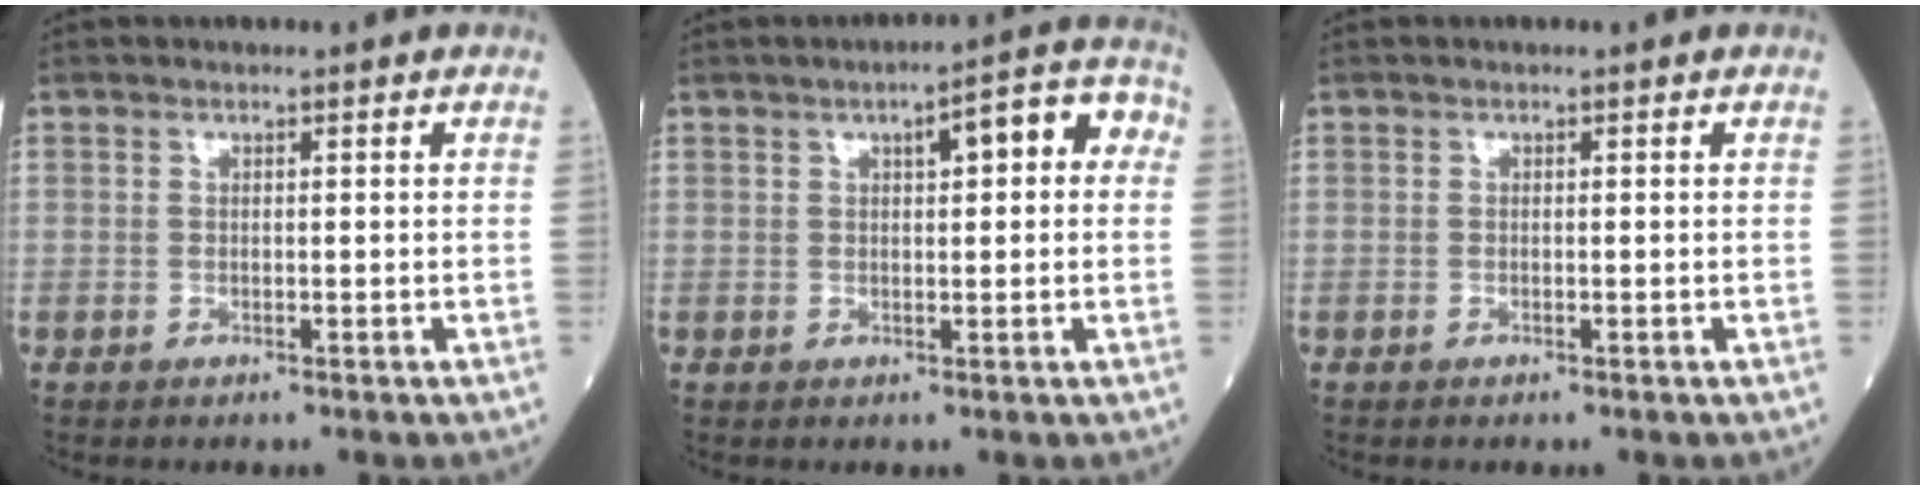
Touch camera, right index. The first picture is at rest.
{"total": 7.3, "force": [2.0, 2.0, 6.8], "torque": [-0.087, 0.035, 0.019]}
{"total": 0.0}